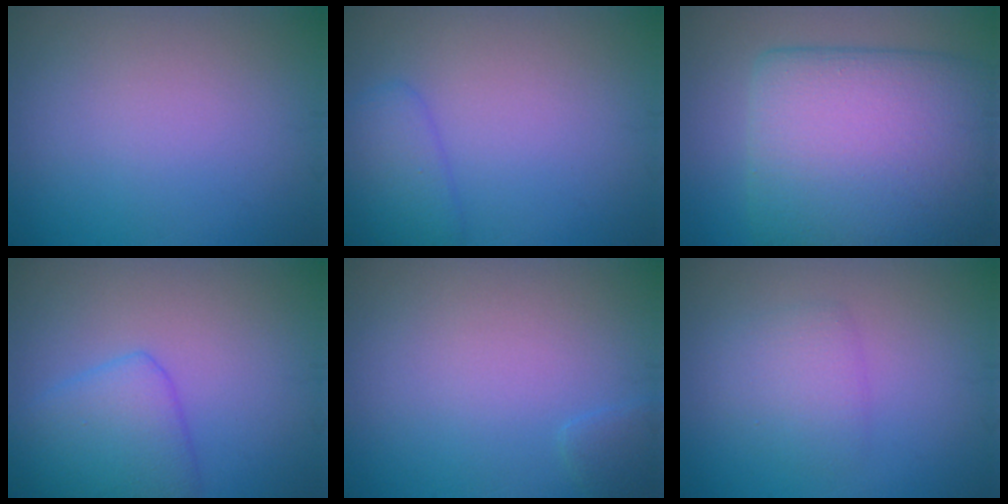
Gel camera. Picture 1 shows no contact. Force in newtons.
{"total": 2.7, "press": 2.7, "slide": 0.2}
{"total": 13.8, "press": 13.8, "slide": 0.9}
{"total": 4.3, "press": 4.3, "slide": 0.3}
{"total": 1.0, "press": 1.0, "slide": 0.1}
{"total": 2.4, "press": 2.4, "slide": 0.1}